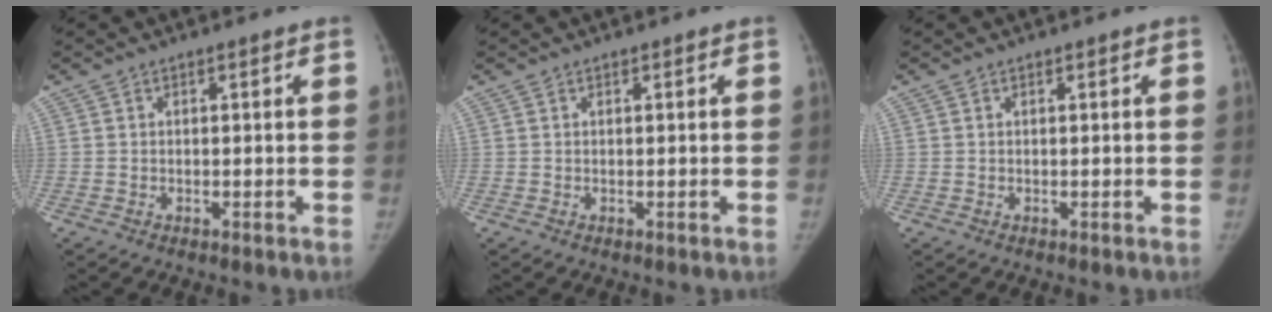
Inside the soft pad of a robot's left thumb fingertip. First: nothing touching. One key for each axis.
{"total": 0.0}
{"total": 0.0}